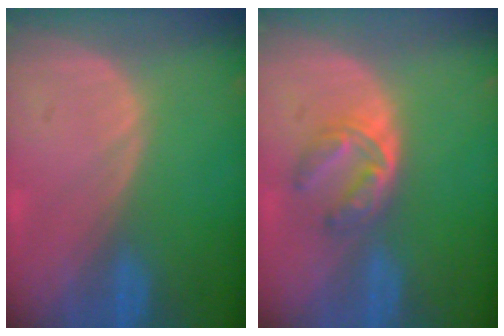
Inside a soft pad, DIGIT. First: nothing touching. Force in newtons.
{"total": 5.1, "press": 4.7, "slide": 1.9}